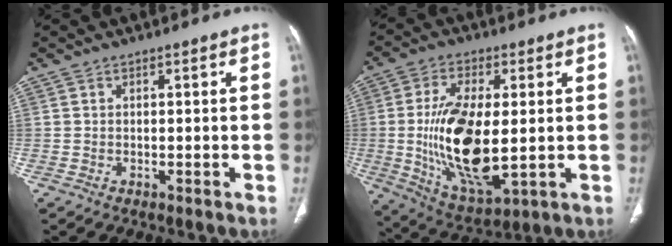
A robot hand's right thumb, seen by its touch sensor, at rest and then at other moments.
{"total": 18.6, "force": [-0.5, 8.2, 16.7], "torque": [-0.312, -0.020, 0.005]}